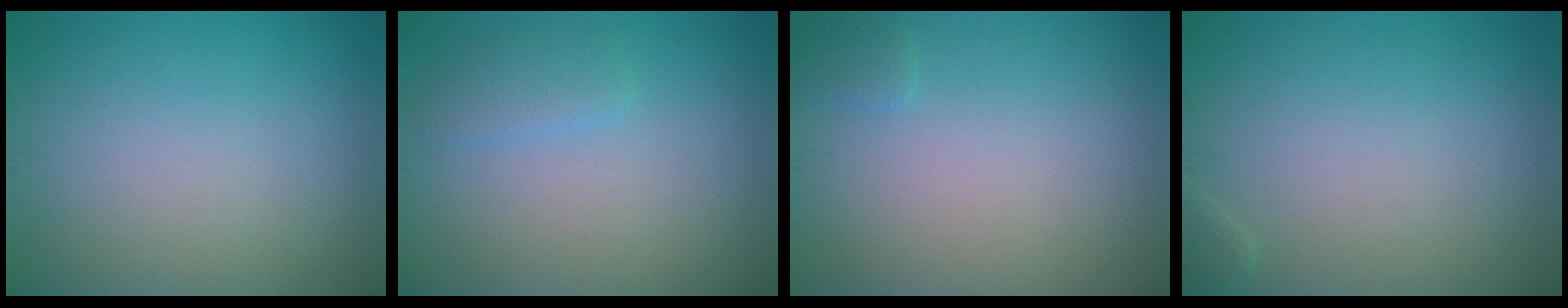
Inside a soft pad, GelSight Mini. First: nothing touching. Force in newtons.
{"total": 1.6, "press": 1.6, "slide": 0.0}
{"total": 0.7, "press": 0.7, "slide": 0.1}
{"total": 0.7, "press": 0.7, "slide": 0.1}